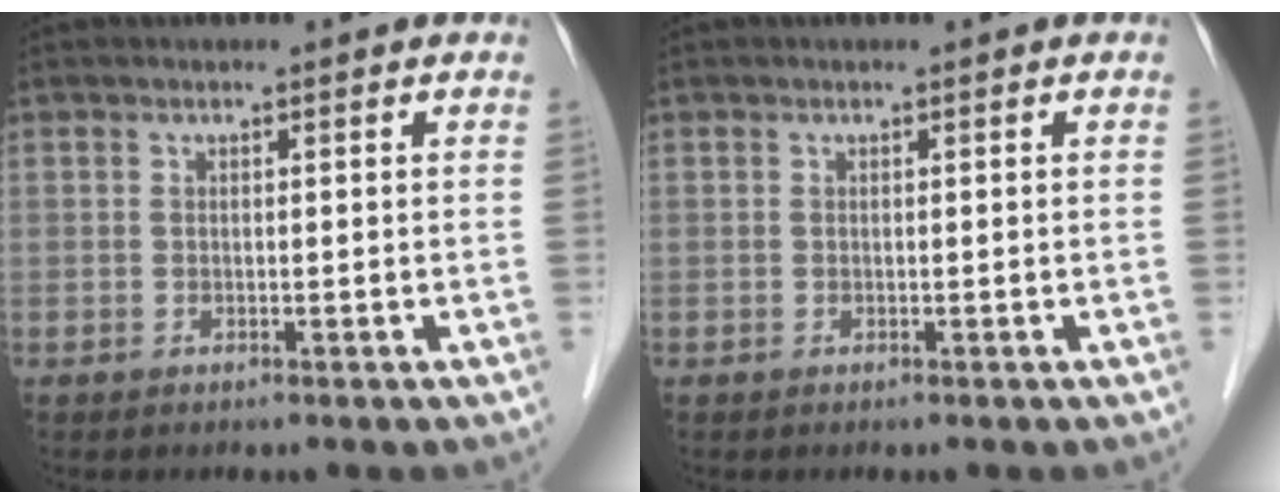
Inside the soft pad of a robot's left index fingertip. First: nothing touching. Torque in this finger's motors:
{"motor_torque": [-0.09, 0.09, -0.01, 0.00]}